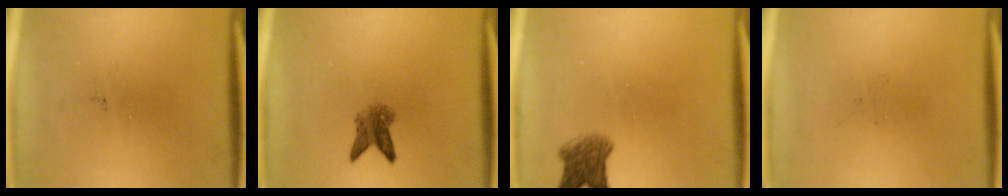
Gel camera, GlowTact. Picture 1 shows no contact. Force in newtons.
{"total": 3.3}
{"total": 4.5}
{"total": 0.0}